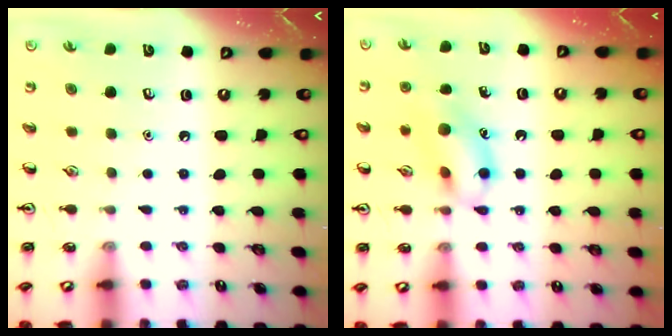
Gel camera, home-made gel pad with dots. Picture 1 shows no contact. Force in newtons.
{"total": 12.8, "press": 12.7, "slide": 2.0}